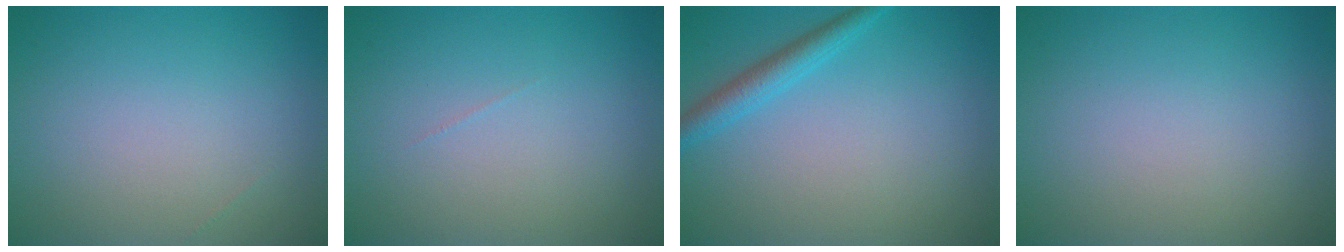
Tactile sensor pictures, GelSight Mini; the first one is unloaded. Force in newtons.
{"total": 0.0}
{"total": 2.4, "press": 2.4, "slide": 0.1}
{"total": 0.0}